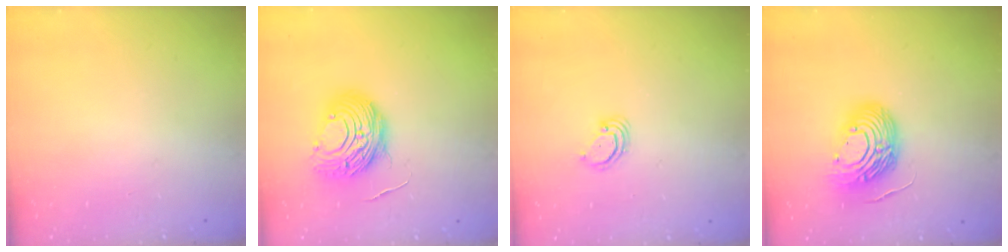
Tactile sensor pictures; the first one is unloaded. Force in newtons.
{"total": 12.0, "press": 12.0, "slide": 0.9}
{"total": 2.8, "press": 2.8, "slide": 0.3}
{"total": 13.9, "press": 13.7, "slide": 2.3}